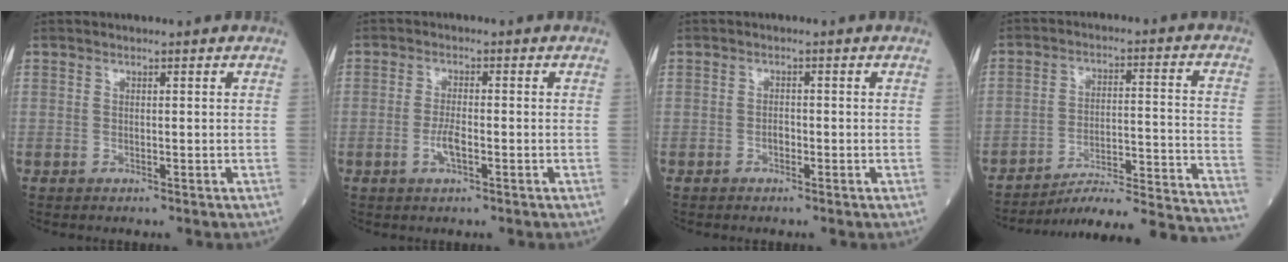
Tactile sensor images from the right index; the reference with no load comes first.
{"total": 3.0, "force": [-1.1, 0.6, 2.7], "torque": [-0.058, 0.000, -0.022]}
{"total": 1.1, "force": [-0.6, 0.5, 0.7], "torque": [-0.008, 0.003, -0.013]}
{"total": 23.0, "force": [-21.8, -0.8, 7.4], "torque": [-0.044, 0.003, -0.299]}